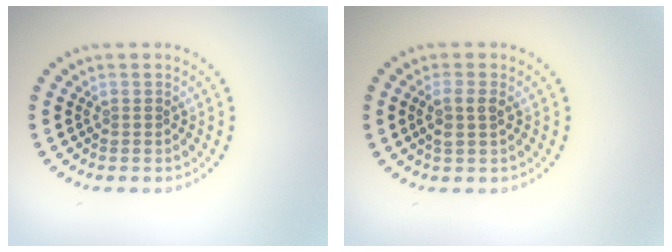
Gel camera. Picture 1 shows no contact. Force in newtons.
{"total": 1.8, "press": 1.7, "slide": 0.8}